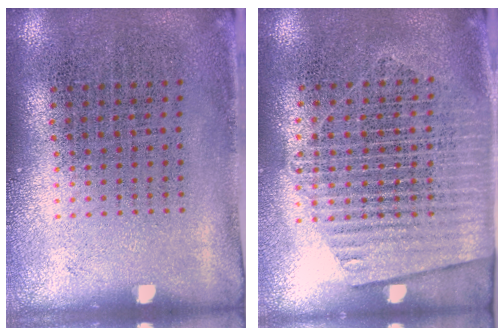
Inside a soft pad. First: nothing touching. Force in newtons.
{"total": 1.6, "press": 1.5, "slide": 0.7}